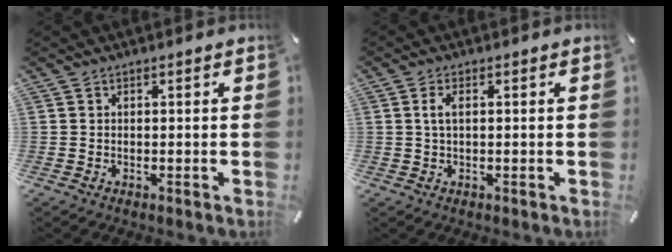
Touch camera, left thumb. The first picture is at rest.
{"total": 2.6, "force": [0.5, 1.1, 2.3], "torque": [-0.048, 0.005, 0.007]}